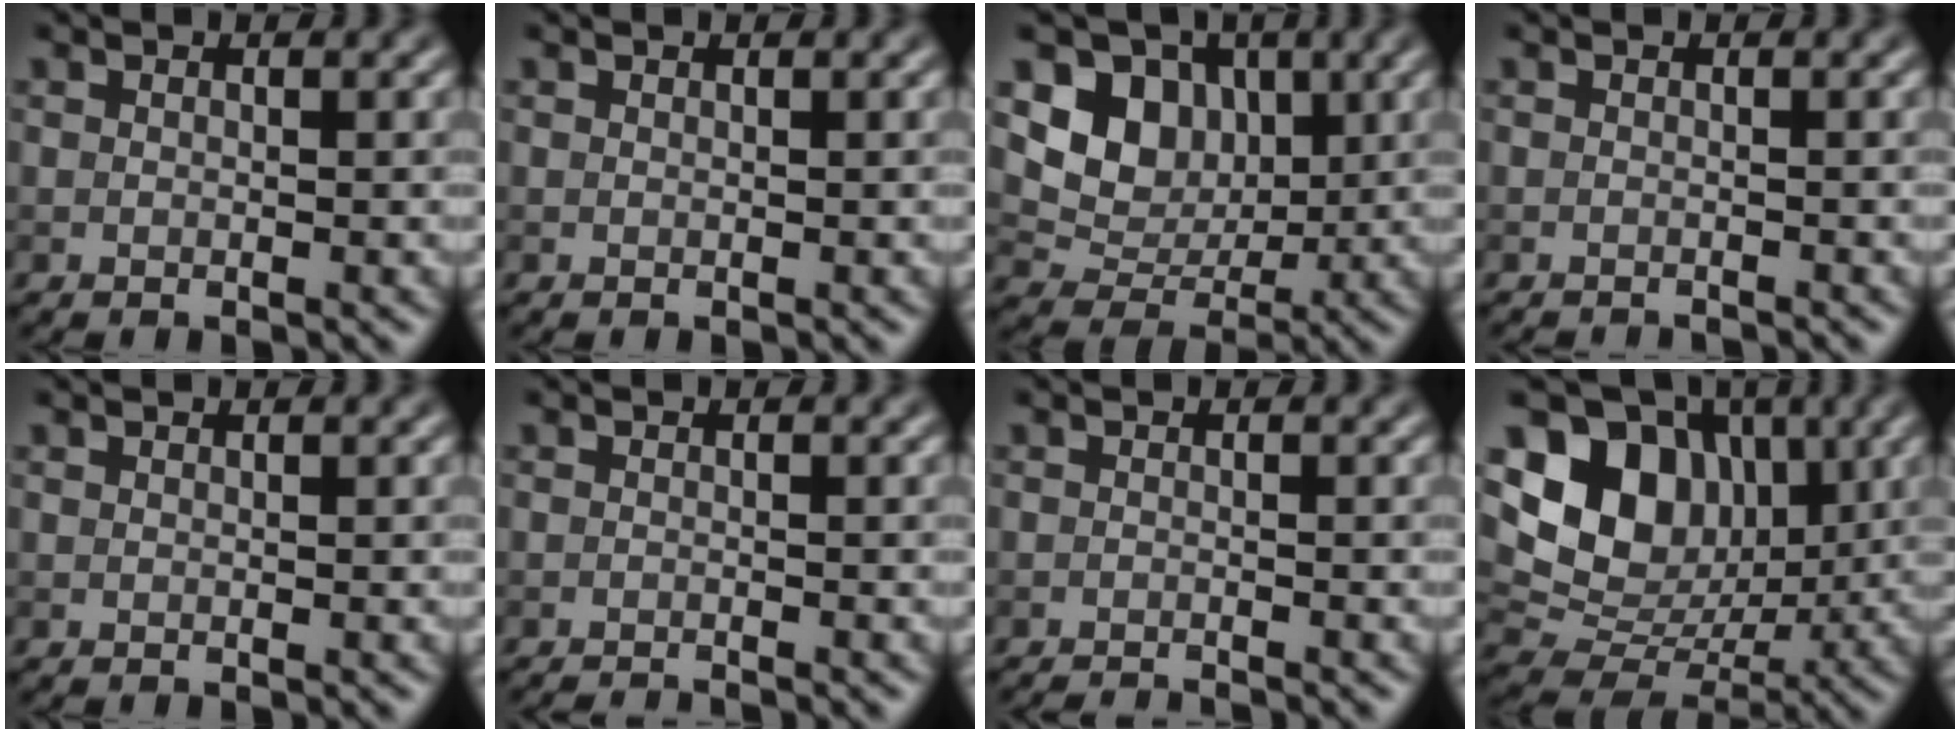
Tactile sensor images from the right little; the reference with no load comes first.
{"total": 0.0}
{"total": 6.0, "force": [1.7, 4.8, 3.1], "torque": [-0.049, -0.007, 0.021]}
{"total": 2.0, "force": [-2.0, 0.2, 0.5], "torque": [0.005, -0.006, -0.027]}
{"total": 0.0}
{"total": 2.0, "force": [-1.8, 0.3, 0.8], "torque": [-0.006, -0.004, -0.032]}
{"total": 2.4, "force": [-2.2, 0.3, 0.9], "torque": [-0.011, -0.004, -0.037]}
{"total": 10.9, "force": [2.8, 8.6, 6.2], "torque": [-0.111, 0.003, 0.036]}